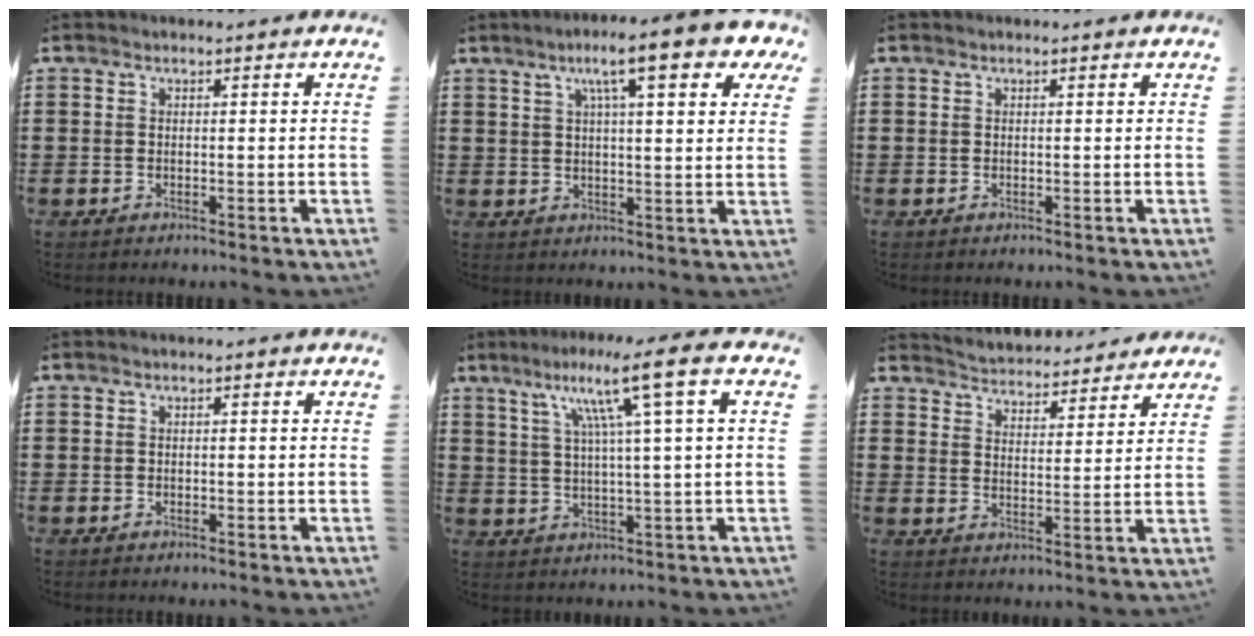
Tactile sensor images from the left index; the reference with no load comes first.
{"total": 9.4, "force": [5.8, 1.4, 7.3], "torque": [-0.125, -0.008, 0.090]}
{"total": 0.0}
{"total": 0.0}
{"total": 10.0, "force": [4.4, -0.5, 8.9], "torque": [-0.173, -0.005, 0.062]}
{"total": 3.9, "force": [3.8, 0.2, -0.7], "torque": [-0.010, -0.027, 0.063]}